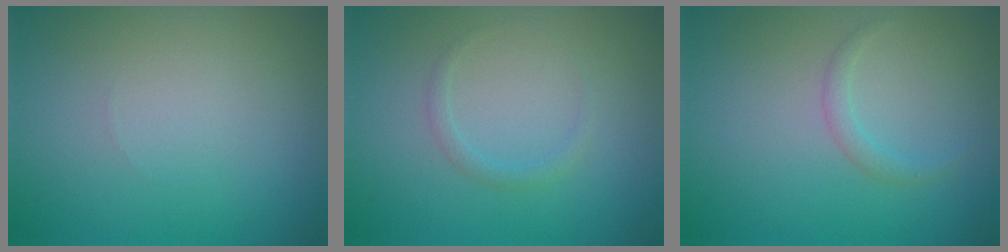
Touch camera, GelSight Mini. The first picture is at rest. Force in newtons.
{"total": 0.8, "press": 0.8, "slide": 0.0}
{"total": 1.1, "press": 1.1, "slide": 0.1}